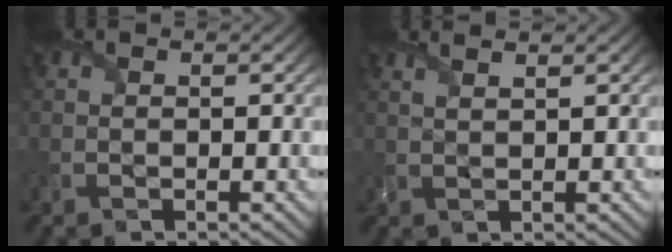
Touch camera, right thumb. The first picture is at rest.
{"total": 2.3, "force": [1.6, 0.7, 1.6], "torque": [-0.022, 0.006, 0.016]}